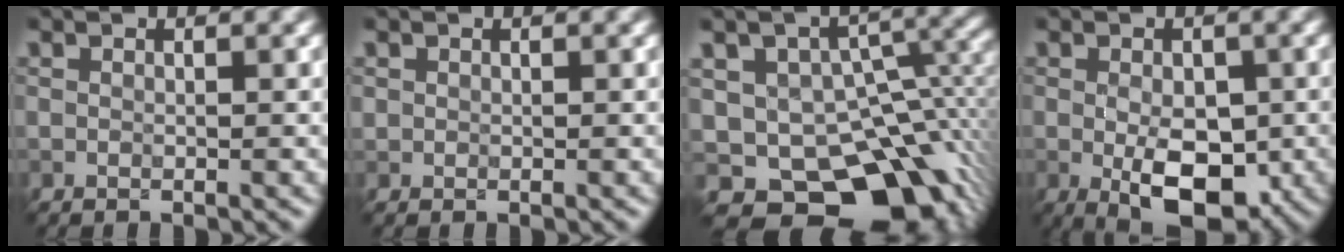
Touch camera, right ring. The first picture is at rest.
{"total": 0.5, "force": [0.3, 0.4, 0.0], "torque": [0.006, 0.000, 0.005]}
{"total": 13.7, "force": [-6.8, 8.3, 8.6], "torque": [-0.135, -0.017, -0.085]}
{"total": 6.3, "force": [-1.6, 3.3, 5.2], "torque": [-0.088, -0.010, -0.018]}